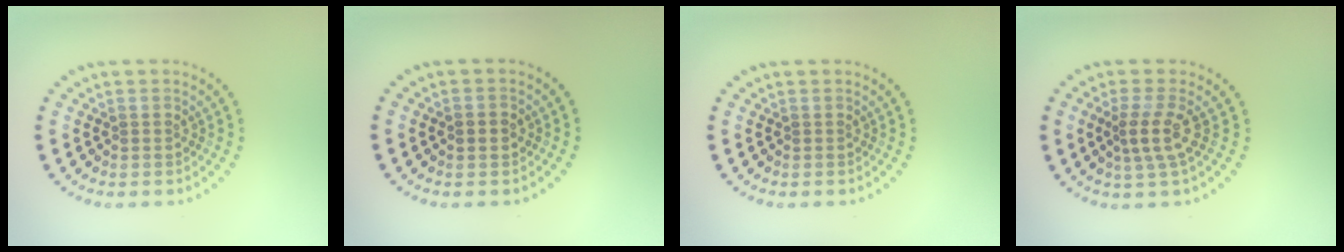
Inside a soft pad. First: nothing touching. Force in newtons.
{"total": 1.7, "press": 1.7, "slide": 0.2}
{"total": 0.0}
{"total": 2.7, "press": 2.1, "slide": 1.7}